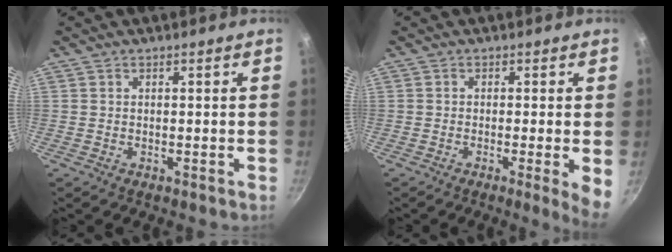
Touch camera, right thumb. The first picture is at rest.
{"total": 4.8, "force": [-0.9, 0.3, 4.7], "torque": [-0.057, -0.006, -0.013]}